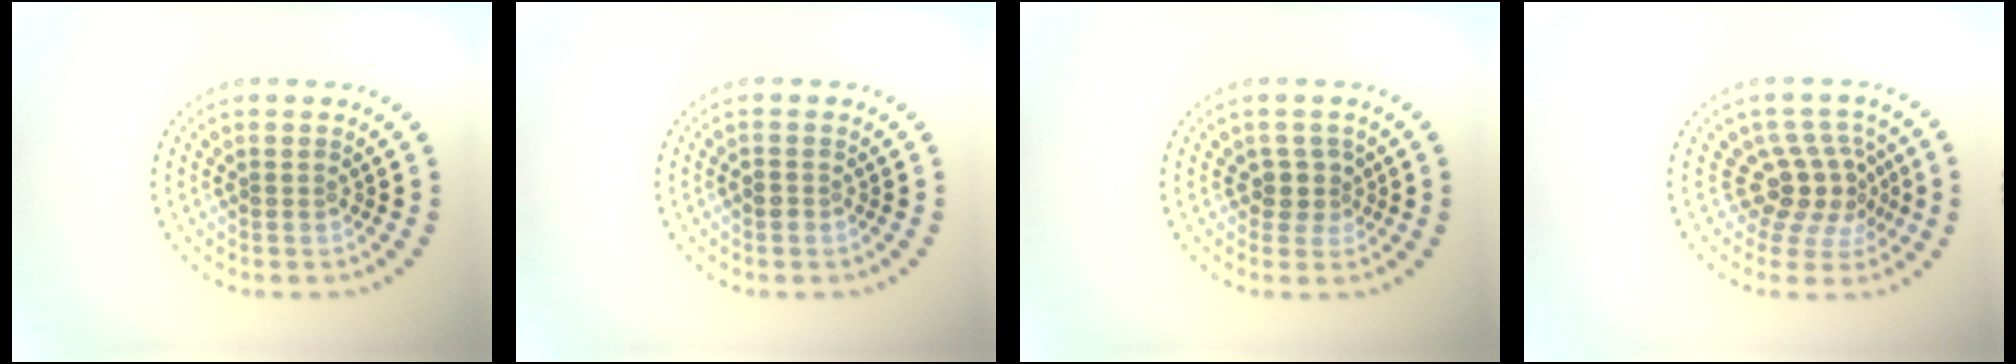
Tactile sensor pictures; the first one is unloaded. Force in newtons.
{"total": 0.8, "press": 0.7, "slide": 0.3}
{"total": 1.8, "press": 1.4, "slide": 1.1}
{"total": 3.8, "press": 2.8, "slide": 2.6}